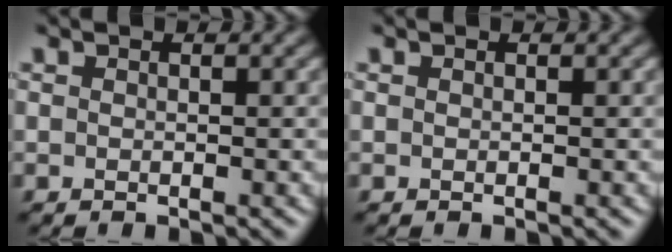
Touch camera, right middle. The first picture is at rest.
{"total": 0.0}